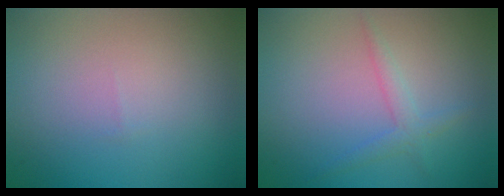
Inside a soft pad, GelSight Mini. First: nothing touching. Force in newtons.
{"total": 1.8, "press": 1.8, "slide": 0.0}